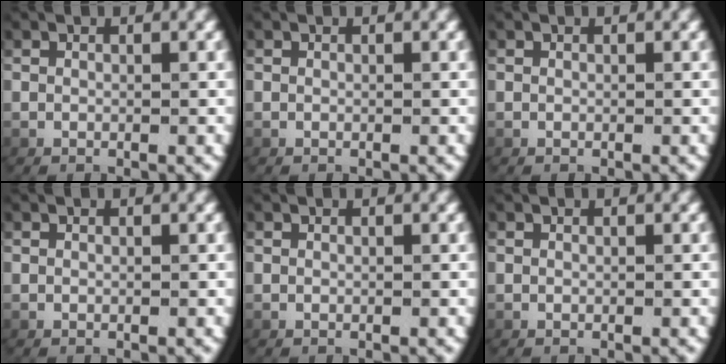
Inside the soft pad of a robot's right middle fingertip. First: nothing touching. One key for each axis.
{"total": 0.0}
{"total": 0.0}
{"total": 0.0}
{"total": 1.5, "fx": 0.0, "fy": -1.4, "fz": -0.4, "tx": 0.006, "ty": -0.006, "tz": 0.011}
{"total": 0.0}